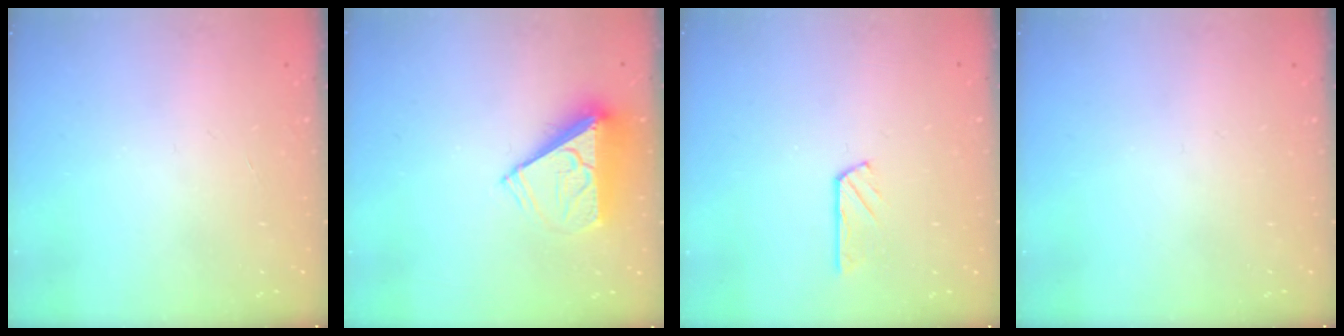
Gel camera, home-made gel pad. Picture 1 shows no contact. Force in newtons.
{"total": 7.5, "press": 7.4, "slide": 1.2}
{"total": 2.7, "press": 2.7, "slide": 0.3}
{"total": 0.0}